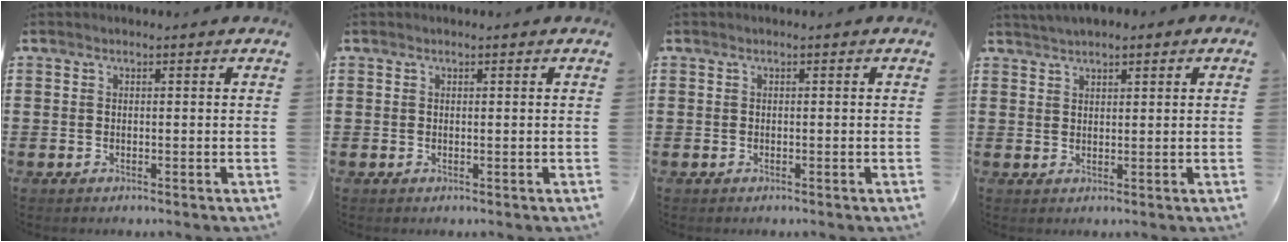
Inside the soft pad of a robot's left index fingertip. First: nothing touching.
{"total": 0.0}
{"total": 0.0}
{"total": 1.9, "force": [1.8, 0.5, 0.6], "torque": [-0.015, 0.006, 0.034]}